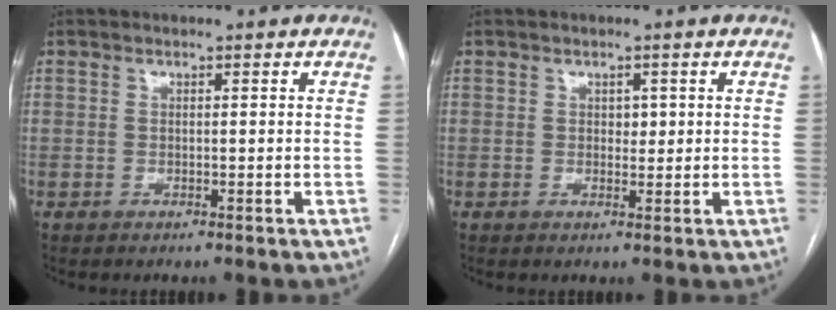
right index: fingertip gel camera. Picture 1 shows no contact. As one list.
[{"total": 1.5, "force": [0.3, 1.0, 1.0], "torque": [-0.009, 0.000, 0.004]}]